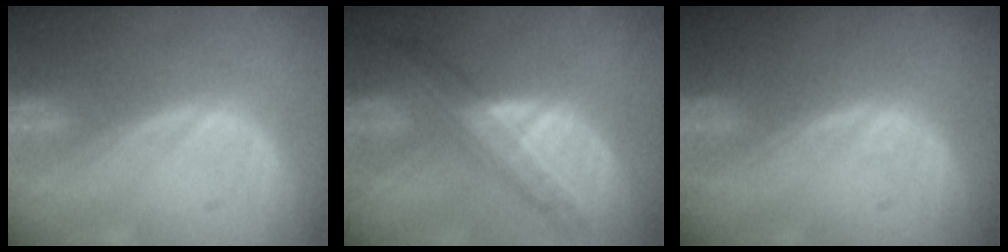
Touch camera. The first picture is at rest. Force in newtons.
{"total": 8.7, "press": 7.4, "slide": 4.5}
{"total": 0.5, "press": 0.5, "slide": 0.1}